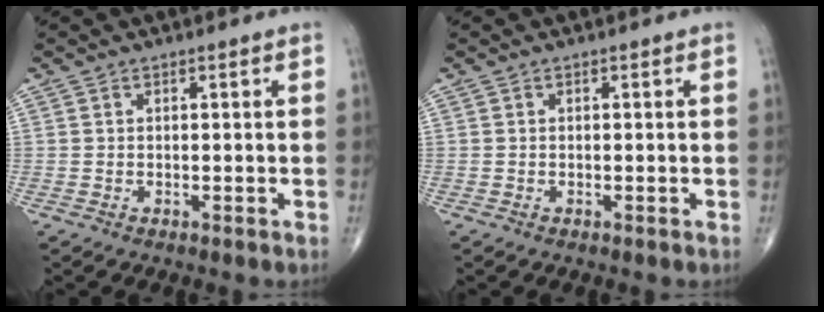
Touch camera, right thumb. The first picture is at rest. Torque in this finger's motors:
{"motor_torque": [0.03, 0.02, -0.09, 0.03, 0.01]}